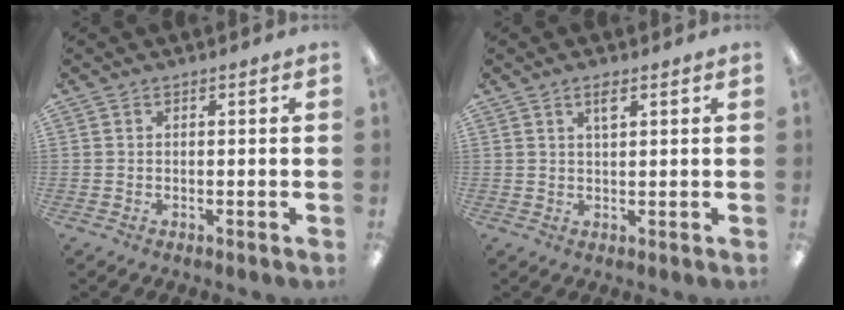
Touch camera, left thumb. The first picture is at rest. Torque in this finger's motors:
{"motor_torque": [0.08, 0.22, -0.40, 0.14, 0.06]}